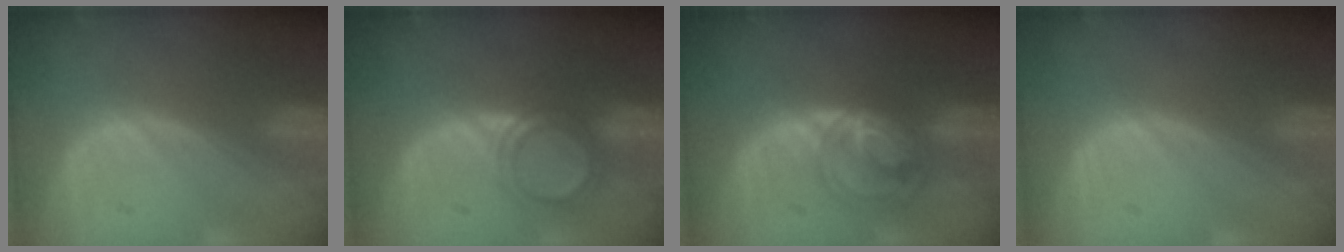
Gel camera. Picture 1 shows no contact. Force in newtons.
{"total": 3.8, "press": 3.6, "slide": 1.3}
{"total": 6.6, "press": 5.8, "slide": 3.2}
{"total": 0.0}